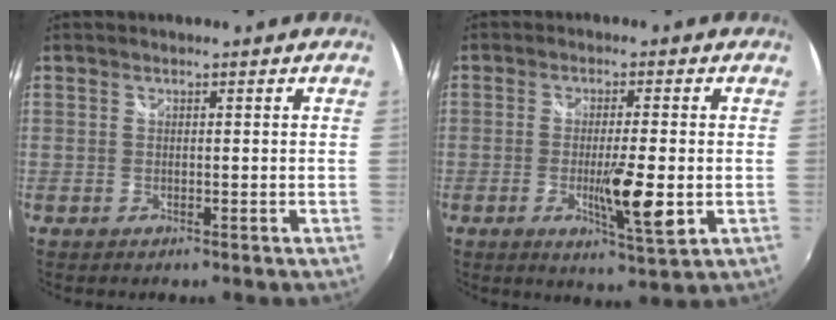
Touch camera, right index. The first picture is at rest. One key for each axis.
{"total": 8.2, "fx": -1.7, "fy": 1.3, "fz": 7.9, "tx": -0.135, "ty": -0.018, "tz": -0.025}